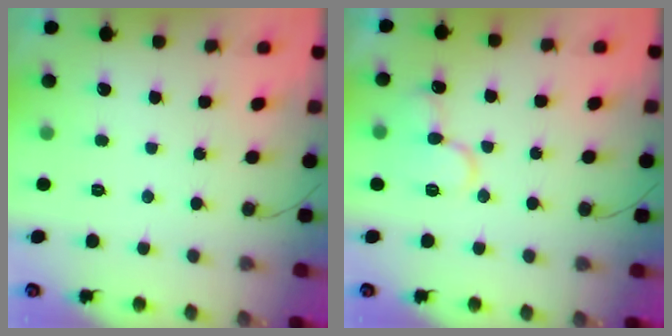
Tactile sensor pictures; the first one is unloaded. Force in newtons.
{"total": 11.3, "press": 11.2, "slide": 1.5}